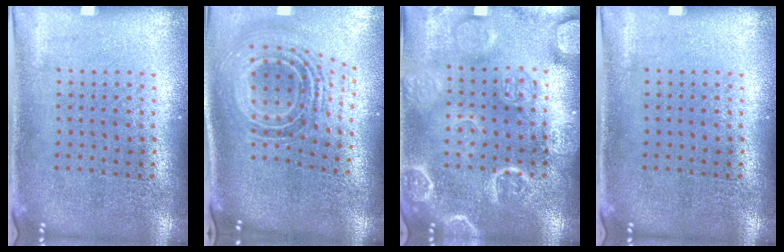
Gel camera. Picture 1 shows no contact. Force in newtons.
{"total": 1.7, "press": 1.3, "slide": 1.0}
{"total": 5.5, "press": 5.4, "slide": 0.8}
{"total": 0.0}